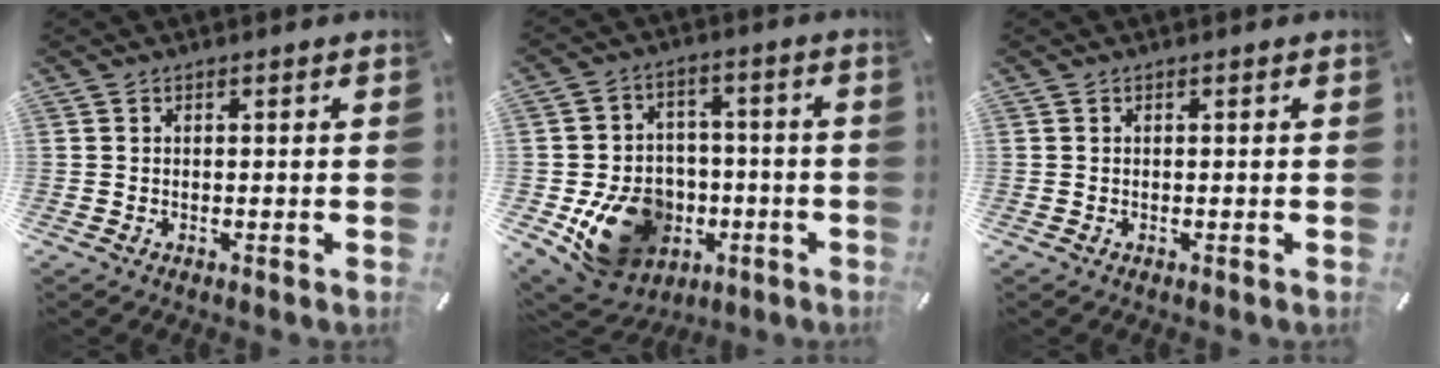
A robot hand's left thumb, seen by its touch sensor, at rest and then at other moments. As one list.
[{"total": 17.0, "force": [-5.4, 13.8, 8.4], "torque": [-0.138, 0.030, -0.074]}, {"total": 0.0}]